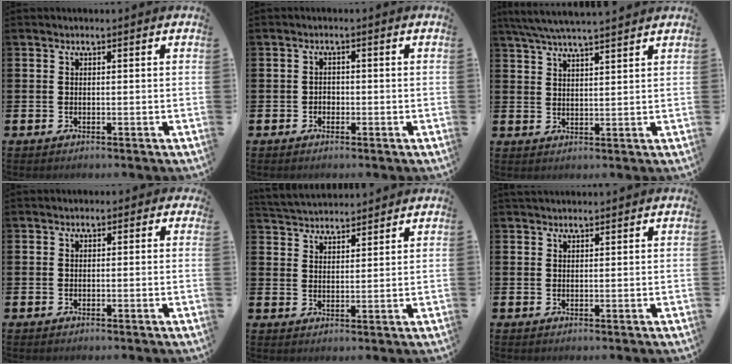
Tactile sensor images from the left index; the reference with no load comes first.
{"total": 1.2, "force": [-0.6, 1.0, 0.2], "torque": [-0.001, 0.002, -0.015]}
{"total": 5.4, "force": [5.1, 0.1, 1.9], "torque": [-0.054, -0.014, 0.092]}
{"total": 0.7, "force": [-0.2, 0.6, 0.3], "torque": [-0.001, 0.006, -0.008]}
{"total": 3.9, "force": [3.9, 0.7, -0.3], "torque": [-0.013, -0.018, 0.070]}
{"total": 2.0, "force": [1.9, 0.3, 0.5], "torque": [-0.008, -0.003, 0.034]}